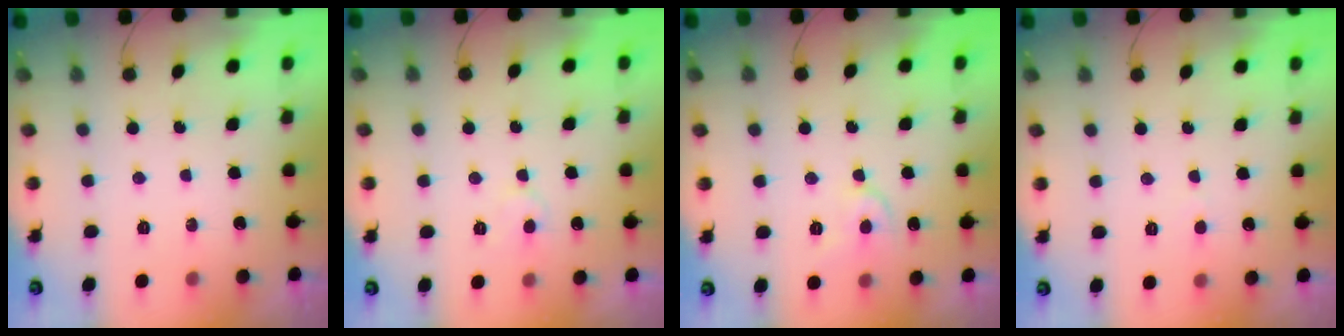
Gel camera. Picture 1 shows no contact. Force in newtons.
{"total": 5.1, "press": 5.1, "slide": 0.5}
{"total": 7.1, "press": 7.0, "slide": 0.9}
{"total": 2.5, "press": 2.5, "slide": 0.2}